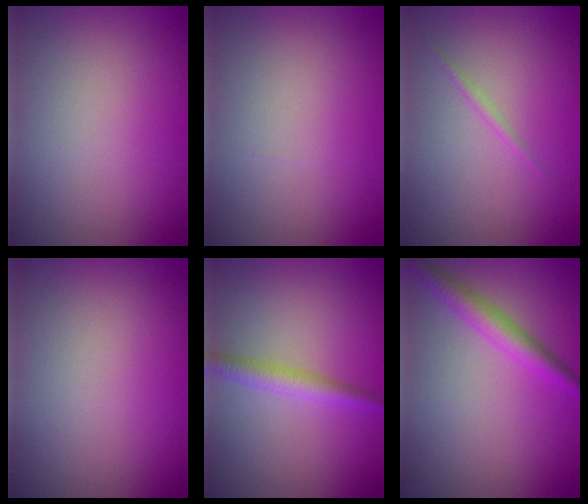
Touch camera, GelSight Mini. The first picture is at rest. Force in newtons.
{"total": 0.0}
{"total": 0.7, "press": 0.7, "slide": 0.0}
{"total": 0.0}
{"total": 2.5, "press": 2.5, "slide": 0.0}
{"total": 3.1, "press": 3.1, "slide": 0.0}